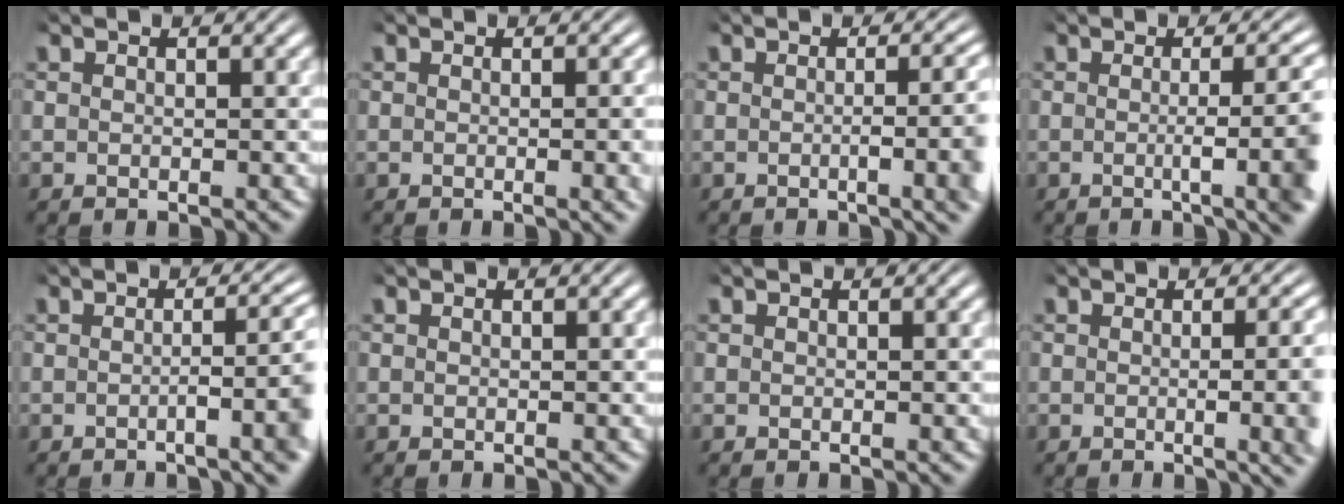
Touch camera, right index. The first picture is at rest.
{"total": 1.5, "force": [-0.1, 0.2, 1.5], "torque": [-0.014, 0.007, -0.006]}
{"total": 4.5, "force": [-0.3, 1.3, 4.3], "torque": [-0.043, 0.010, -0.015]}
{"total": 5.9, "force": [-0.7, 1.5, 5.6], "torque": [-0.059, 0.005, -0.023]}
{"total": 4.2, "force": [-0.6, 1.4, 3.9], "torque": [-0.046, 0.006, -0.019]}
{"total": 0.0}
{"total": 0.0}
{"total": 5.3, "force": [0.1, 1.8, 5.0], "torque": [-0.037, 0.018, -0.014]}